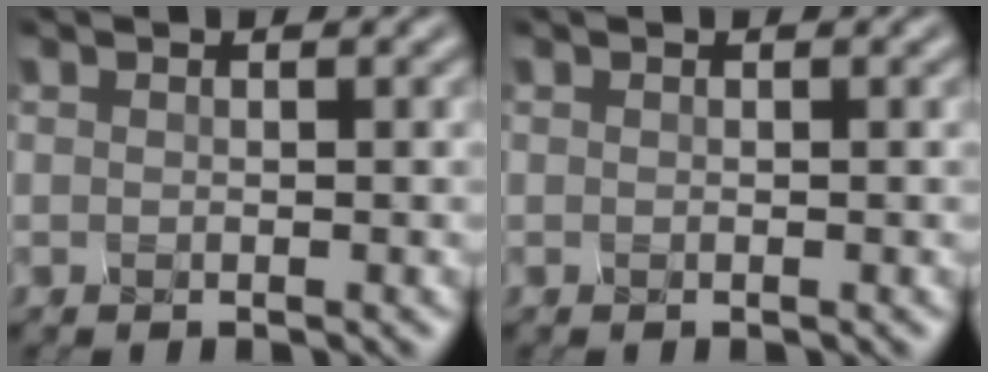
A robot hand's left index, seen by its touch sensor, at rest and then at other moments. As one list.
[{"total": 0.0}]